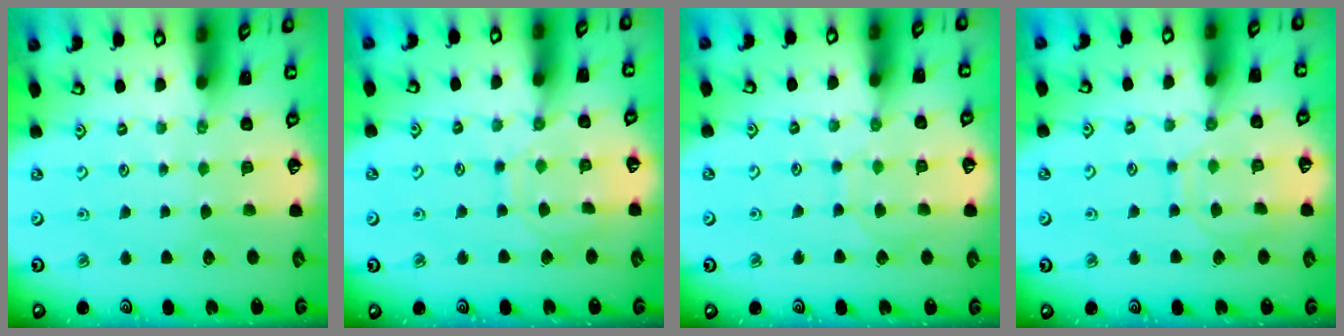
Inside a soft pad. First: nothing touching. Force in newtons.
{"total": 9.3, "press": 9.2, "slide": 0.8}
{"total": 5.1, "press": 5.0, "slide": 0.5}
{"total": 8.5, "press": 8.5, "slide": 0.7}